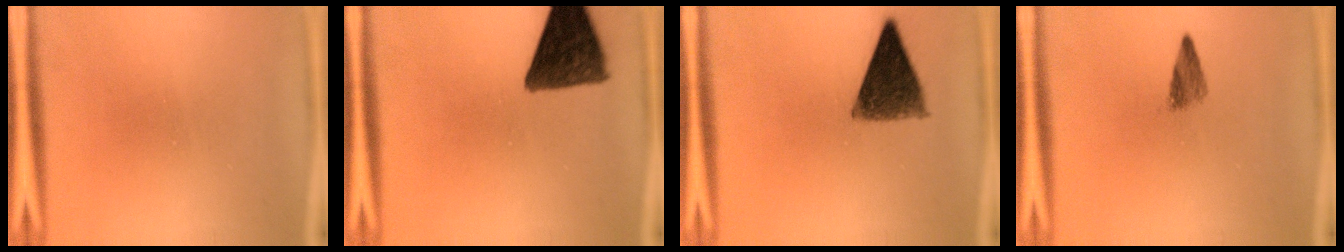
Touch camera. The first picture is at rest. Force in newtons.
{"total": 11.3}
{"total": 10.1}
{"total": 2.4}